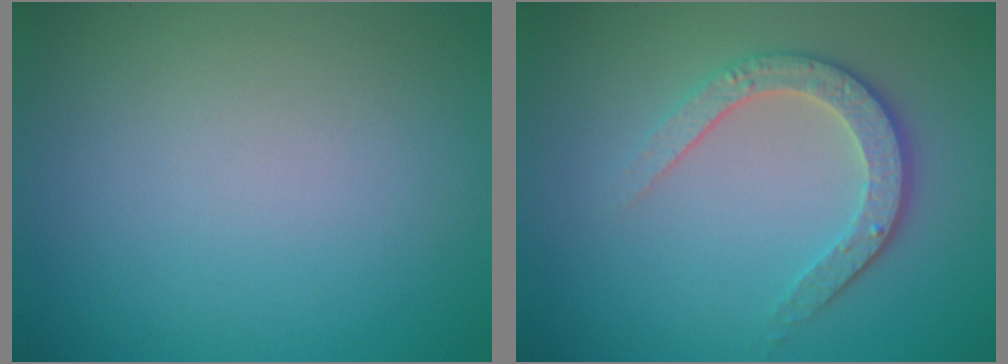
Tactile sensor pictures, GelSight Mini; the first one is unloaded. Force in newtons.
{"total": 3.5, "press": 2.7, "slide": 2.2}